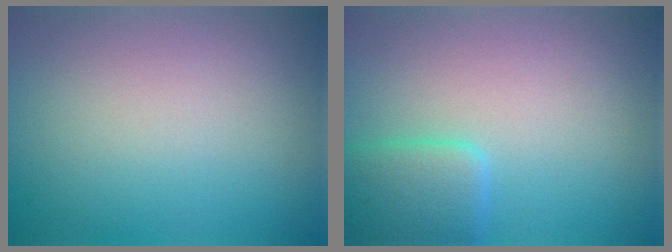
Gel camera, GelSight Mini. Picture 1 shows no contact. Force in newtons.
{"total": 3.5, "press": 3.5, "slide": 0.2}